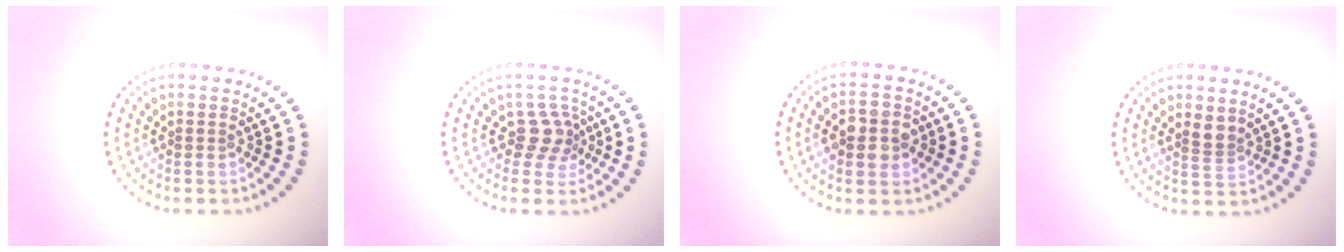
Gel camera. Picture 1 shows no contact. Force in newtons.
{"total": 2.5, "press": 1.9, "slide": 1.6}
{"total": 3.5, "press": 3.5, "slide": 0.1}
{"total": 1.5, "press": 1.1, "slide": 1.0}